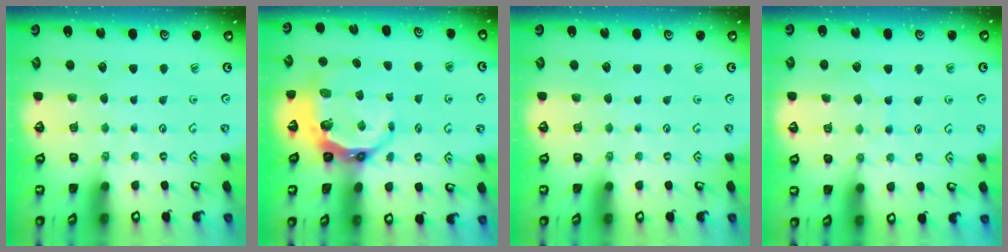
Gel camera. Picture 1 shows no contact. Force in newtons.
{"total": 8.6, "press": 7.5, "slide": 4.2}
{"total": 0.0}
{"total": 6.2, "press": 6.2, "slide": 0.2}